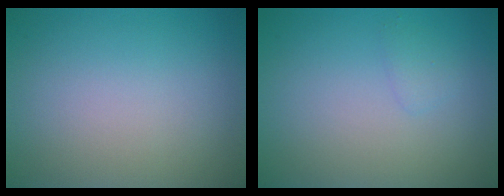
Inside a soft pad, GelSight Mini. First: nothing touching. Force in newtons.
{"total": 0.8, "press": 0.8, "slide": 0.0}